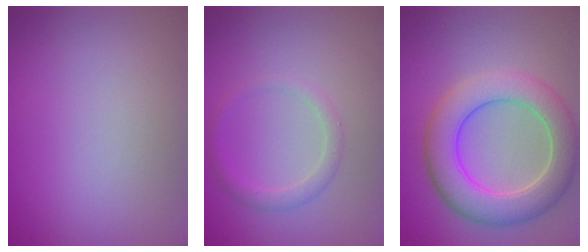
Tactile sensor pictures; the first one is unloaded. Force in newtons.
{"total": 1.7, "press": 1.7, "slide": 0.0}
{"total": 7.0, "press": 7.0, "slide": 0.1}